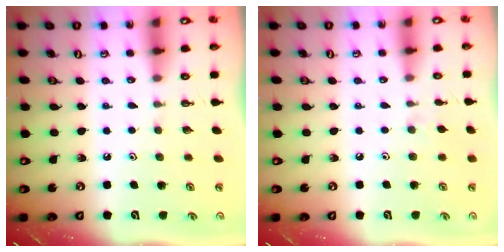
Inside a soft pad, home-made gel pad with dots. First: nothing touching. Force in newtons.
{"total": 4.5, "press": 4.5, "slide": 0.7}